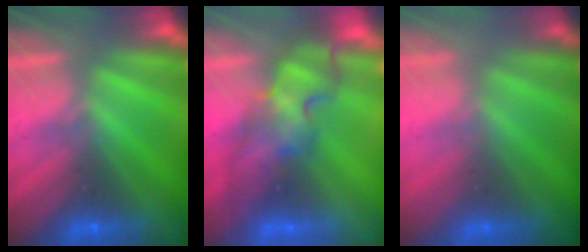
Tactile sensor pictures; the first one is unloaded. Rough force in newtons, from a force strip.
{"total": 3.9}
{"total": 2.5}